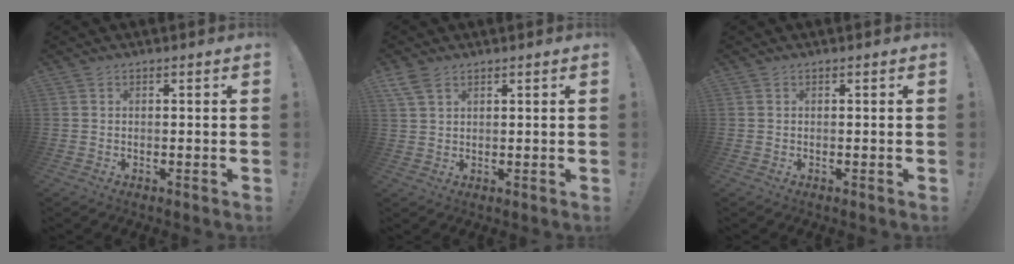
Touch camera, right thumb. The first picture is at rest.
{"total": 4.8, "force": [3.1, 2.6, 2.6], "torque": [-0.056, -0.006, 0.062]}
{"total": 0.0}